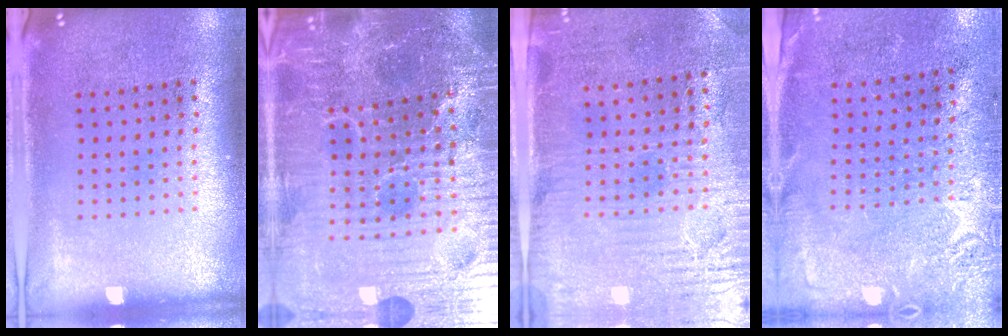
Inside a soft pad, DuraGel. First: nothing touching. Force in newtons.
{"total": 6.8, "press": 6.2, "slide": 2.8}
{"total": 3.3, "press": 2.8, "slide": 1.7}
{"total": 2.7, "press": 2.4, "slide": 1.2}